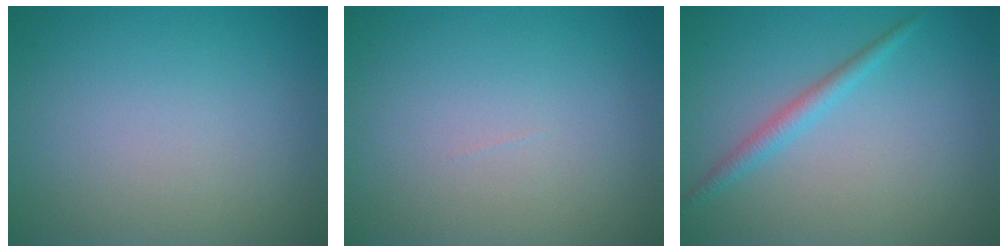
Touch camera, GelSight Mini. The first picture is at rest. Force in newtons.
{"total": 0.0}
{"total": 1.8, "press": 1.8, "slide": 0.1}